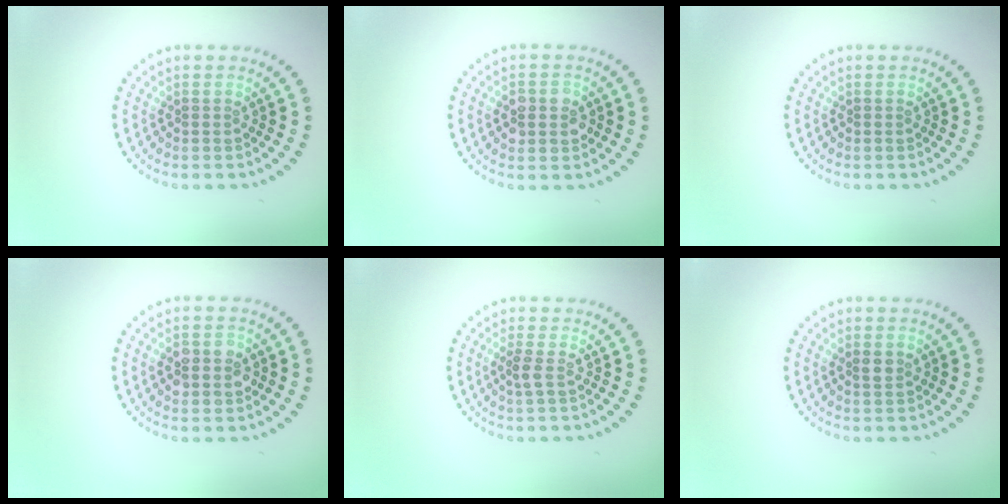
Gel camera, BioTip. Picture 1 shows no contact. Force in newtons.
{"total": 2.8, "press": 2.8, "slide": 0.2}
{"total": 0.0}
{"total": 2.9, "press": 2.9, "slide": 0.3}
{"total": 1.2, "press": 0.9, "slide": 0.8}
{"total": 1.1, "press": 1.0, "slide": 0.4}